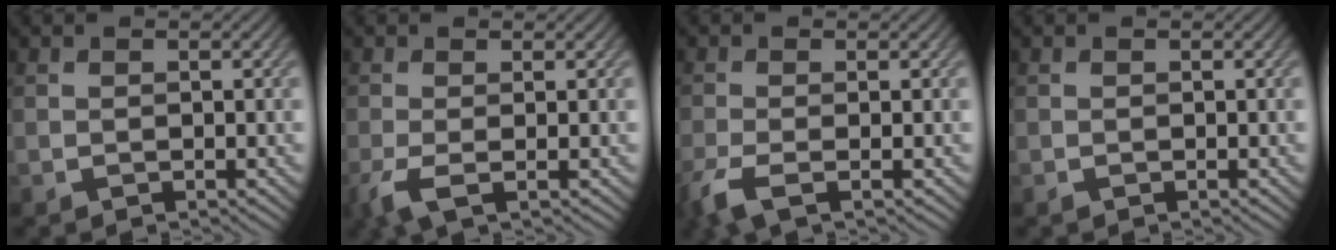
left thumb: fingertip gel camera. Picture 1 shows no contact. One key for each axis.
{"total": 2.9, "fx": -1.0, "fy": 0.5, "fz": 2.7, "tx": -0.066, "ty": 0.000, "tz": -0.030}
{"total": 3.3, "fx": -1.8, "fy": 0.5, "fz": 2.7, "tx": -0.063, "ty": -0.004, "tz": -0.049}
{"total": 0.0}